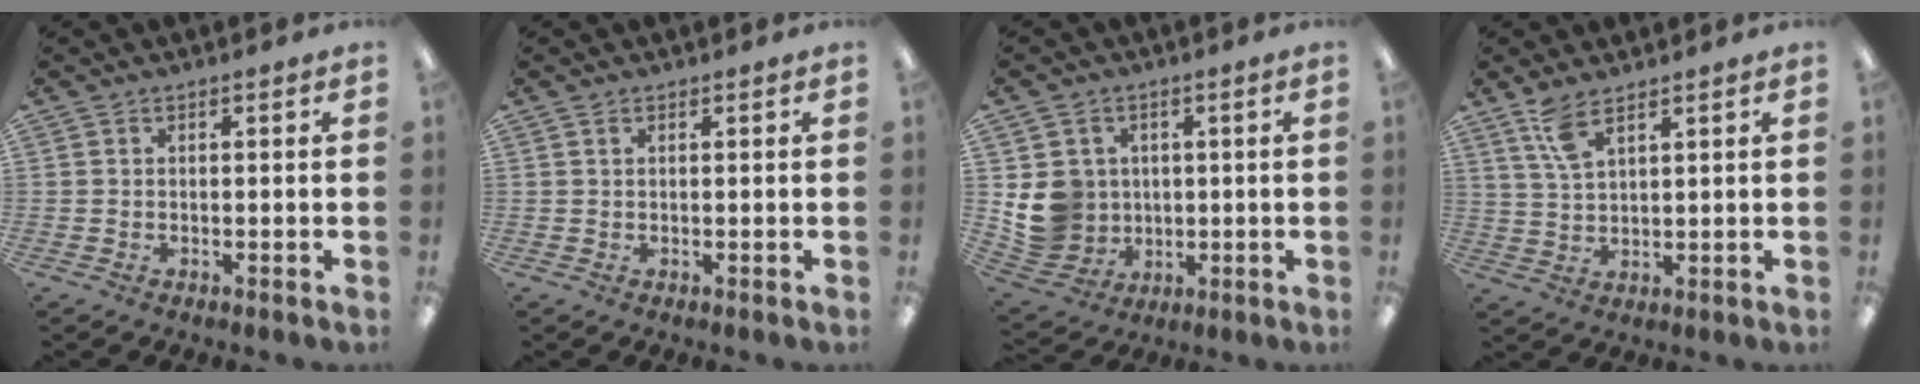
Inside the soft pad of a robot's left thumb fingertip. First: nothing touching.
{"total": 0.7, "force": [0.4, 0.3, 0.4], "torque": [-0.009, 0.003, 0.007]}
{"total": 9.3, "force": [1.0, 8.9, 2.2], "torque": [-0.064, 0.002, 0.033]}
{"total": 6.3, "force": [4.5, 2.2, 3.8], "torque": [-0.087, -0.009, 0.083]}